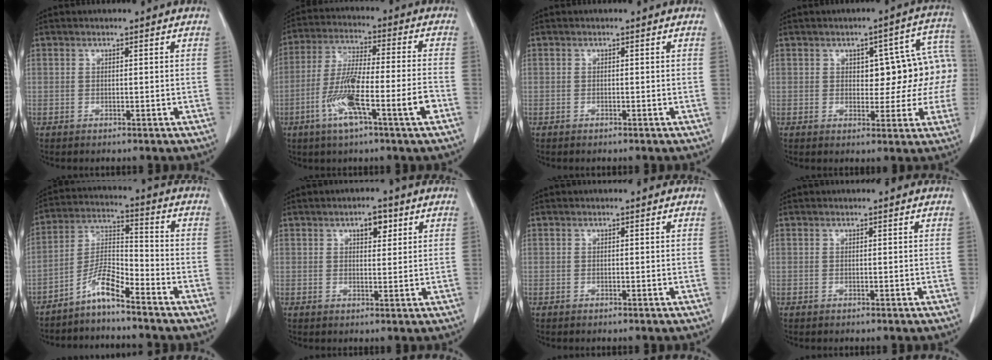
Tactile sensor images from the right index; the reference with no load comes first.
{"total": 12.6, "force": [-5.1, 0.4, 11.5], "torque": [-0.219, -0.002, -0.092]}
{"total": 0.0}
{"total": 10.1, "force": [0.7, 5.2, 8.7], "torque": [-0.078, 0.045, 0.011]}
{"total": 6.5, "force": [-5.0, 0.6, 4.1], "torque": [-0.090, 0.005, -0.100]}
{"total": 3.3, "force": [1.7, 1.5, 2.4], "torque": [-0.035, 0.003, 0.025]}
{"total": 0.0}
{"total": 0.0}